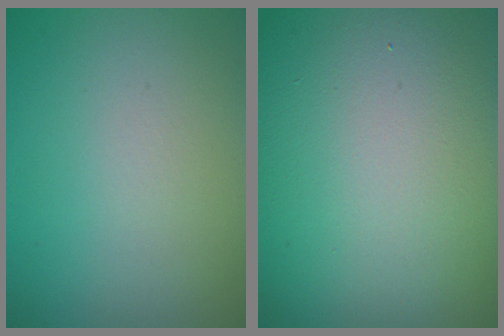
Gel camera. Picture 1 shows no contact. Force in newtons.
{"total": 22.3, "press": 22.3, "slide": 0.7}